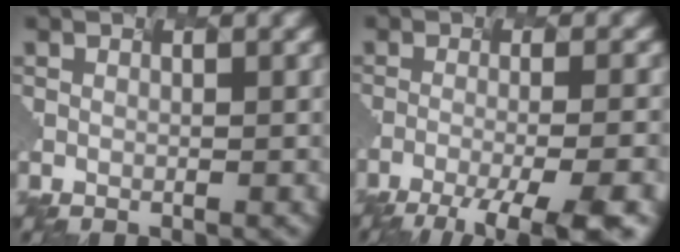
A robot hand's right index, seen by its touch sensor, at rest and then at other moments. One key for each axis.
{"total": 9.9, "fx": -6.4, "fy": 2.2, "fz": 7.2, "tx": -0.089, "ty": -0.006, "tz": -0.076}